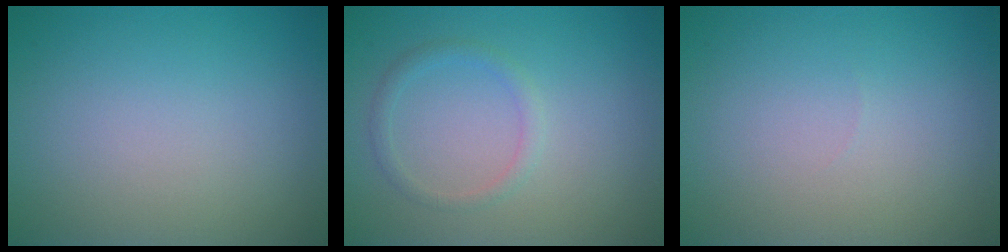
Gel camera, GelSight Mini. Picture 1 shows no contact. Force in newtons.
{"total": 1.3, "press": 1.3, "slide": 0.1}
{"total": 0.0}